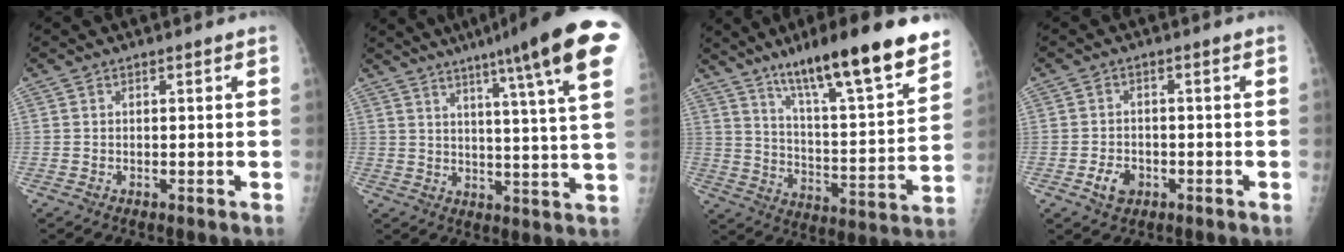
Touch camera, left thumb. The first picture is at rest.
{"total": 20.6, "force": [12.0, 1.1, 16.7], "torque": [-0.224, -0.036, 0.144]}
{"total": 22.3, "force": [15.4, 3.4, 15.8], "torque": [-0.221, -0.065, 0.247]}
{"total": 4.1, "force": [-1.7, 3.0, 2.1], "torque": [-0.028, 0.008, -0.026]}